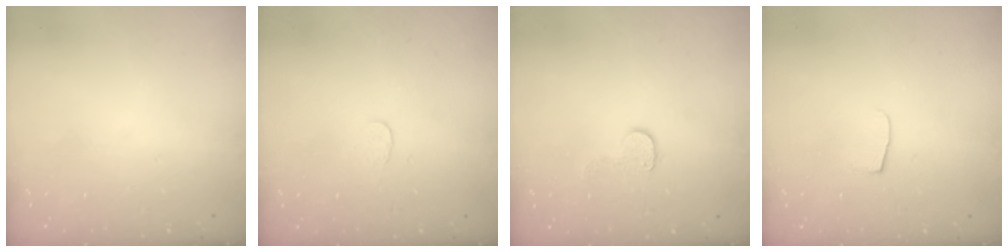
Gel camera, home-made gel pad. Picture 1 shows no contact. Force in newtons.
{"total": 3.0, "press": 3.0, "slide": 0.2}
{"total": 6.7, "press": 6.7, "slide": 0.4}
{"total": 4.2, "press": 4.1, "slide": 0.5}